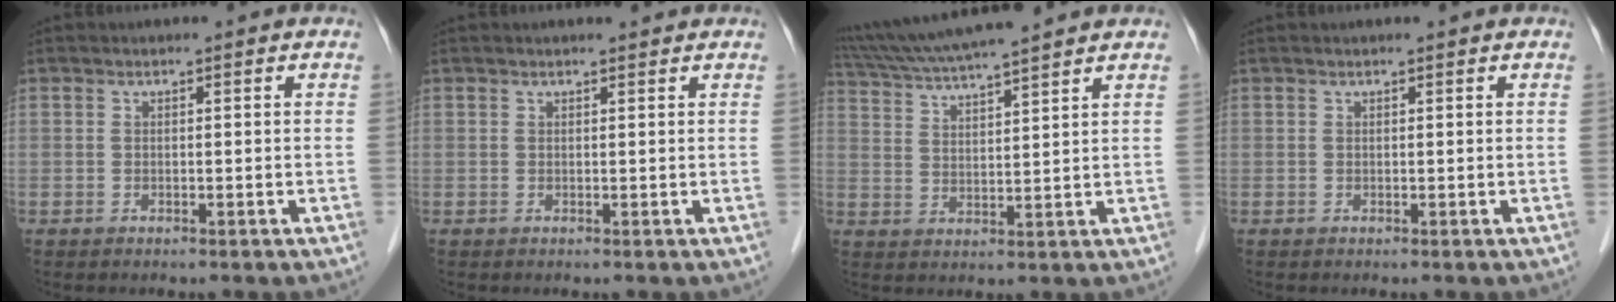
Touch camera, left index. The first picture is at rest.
{"total": 2.2, "force": [2.0, 0.3, 0.7], "torque": [-0.010, 0.012, 0.026]}
{"total": 13.0, "force": [11.6, -0.2, 5.8], "torque": [-0.113, 0.031, 0.190]}
{"total": 0.9, "force": [0.8, 0.0, 0.4], "torque": [-0.003, 0.013, 0.014]}